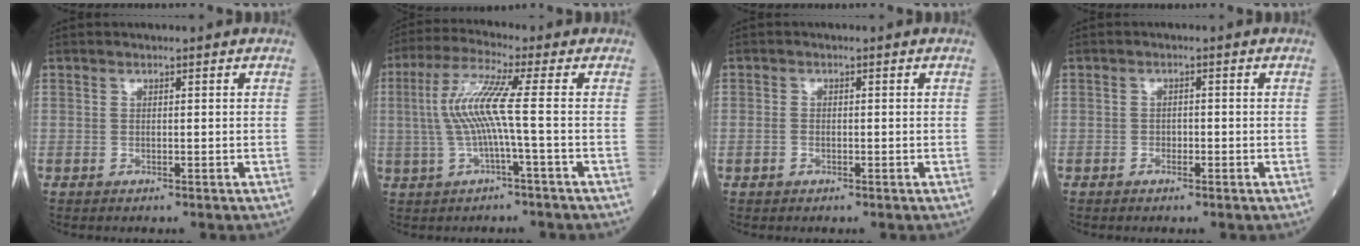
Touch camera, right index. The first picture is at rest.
{"total": 7.8, "force": [-0.3, -0.6, 7.8], "torque": [-0.168, 0.020, -0.006]}
{"total": 1.1, "force": [-0.4, 0.9, 0.6], "torque": [-0.013, 0.003, -0.004]}
{"total": 1.2, "force": [-0.6, 0.8, 0.7], "torque": [-0.006, 0.004, -0.010]}